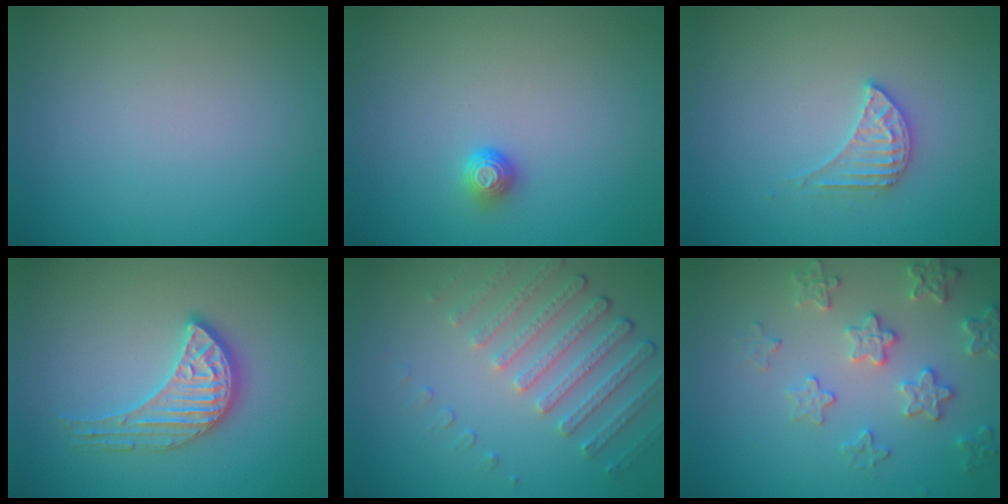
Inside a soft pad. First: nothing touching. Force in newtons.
{"total": 1.2, "press": 1.0, "slide": 0.6}
{"total": 2.3, "press": 2.3, "slide": 0.3}
{"total": 3.4, "press": 3.2, "slide": 1.0}
{"total": 4.5, "press": 3.3, "slide": 3.1}
{"total": 3.4, "press": 3.4, "slide": 0.2}